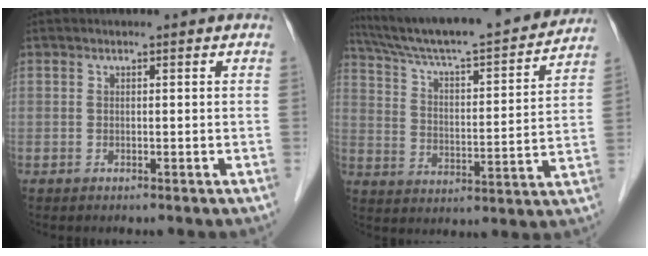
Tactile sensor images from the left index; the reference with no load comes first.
{"total": 23.7, "force": [21.4, 1.8, 9.9], "torque": [-0.167, -0.009, 0.310]}